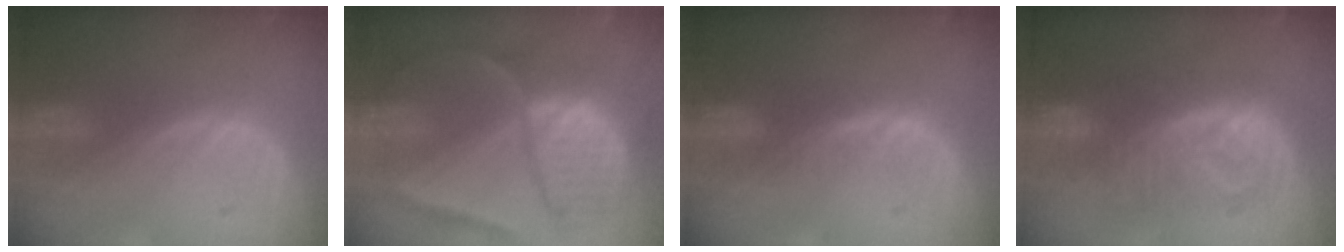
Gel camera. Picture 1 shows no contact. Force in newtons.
{"total": 10.8, "press": 10.7, "slide": 1.0}
{"total": 2.1, "press": 2.1, "slide": 0.2}
{"total": 8.9, "press": 8.9, "slide": 0.3}